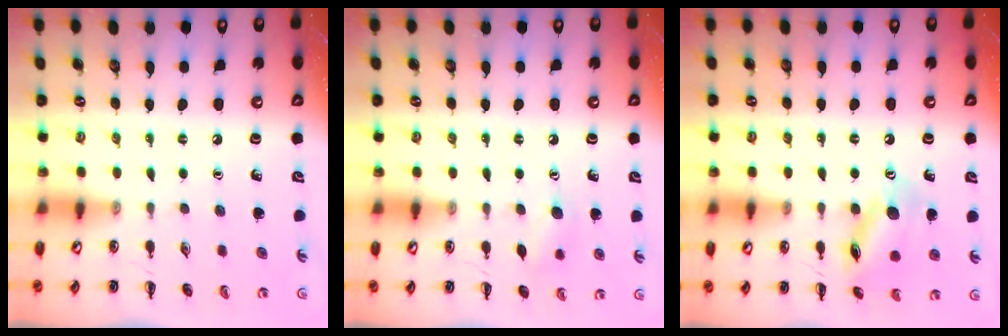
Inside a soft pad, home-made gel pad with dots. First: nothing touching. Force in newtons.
{"total": 6.6, "press": 6.5, "slide": 1.5}
{"total": 12.8, "press": 12.7, "slide": 0.7}